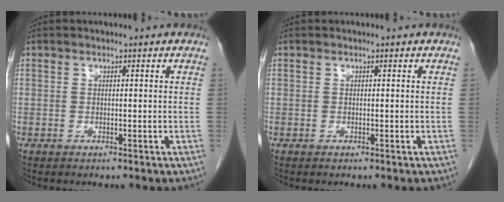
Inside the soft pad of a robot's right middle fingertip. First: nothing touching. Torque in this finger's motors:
{"motor_torque": [-0.24, 0.30, -0.02, -0.01]}